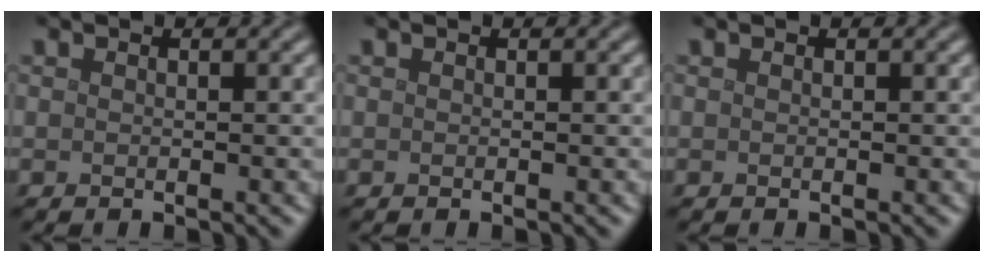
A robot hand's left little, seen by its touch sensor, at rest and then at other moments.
{"total": 0.0}
{"total": 0.0}